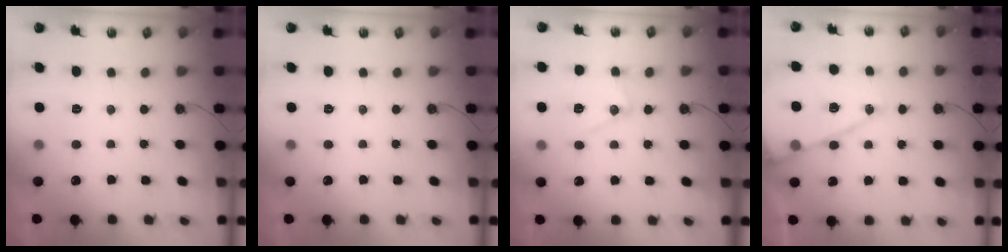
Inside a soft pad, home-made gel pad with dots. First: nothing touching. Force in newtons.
{"total": 0.0}
{"total": 11.8, "press": 11.8, "slide": 0.5}
{"total": 14.3, "press": 14.2, "slide": 1.4}